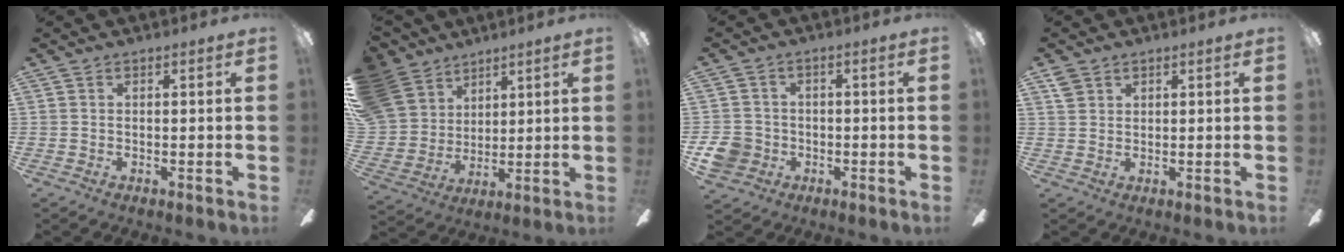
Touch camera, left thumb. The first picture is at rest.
{"total": 12.8, "force": [7.7, 9.8, 3.1], "torque": [-0.099, -0.037, 0.157]}
{"total": 6.7, "force": [-2.0, 6.0, 2.4], "torque": [-0.061, 0.017, -0.038]}
{"total": 2.6, "force": [1.8, 1.7, 0.7], "torque": [-0.009, -0.002, 0.034]}